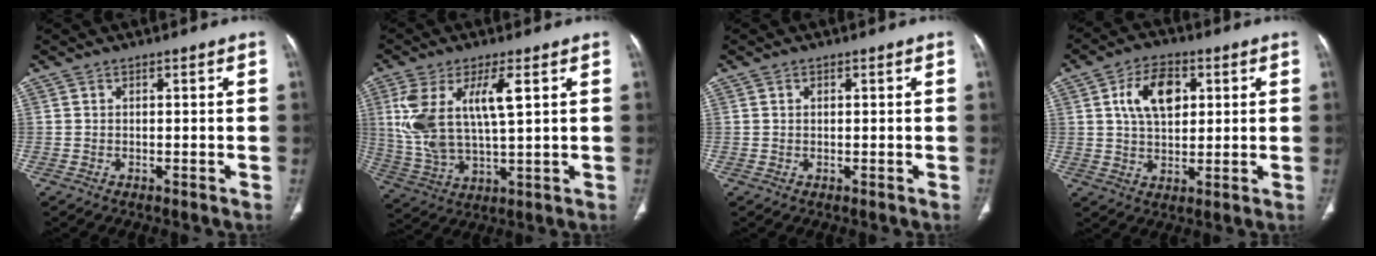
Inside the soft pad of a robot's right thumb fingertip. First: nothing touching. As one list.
[{"total": 14.1, "force": [3.8, 5.3, 12.5], "torque": [-0.265, -0.011, 0.083]}, {"total": 0.6, "force": [0.2, 0.4, 0.4], "torque": [-0.003, 0.000, 0.003]}, {"total": 10.1, "force": [2.9, 6.3, 7.4], "torque": [-0.109, 0.000, 0.049]}]